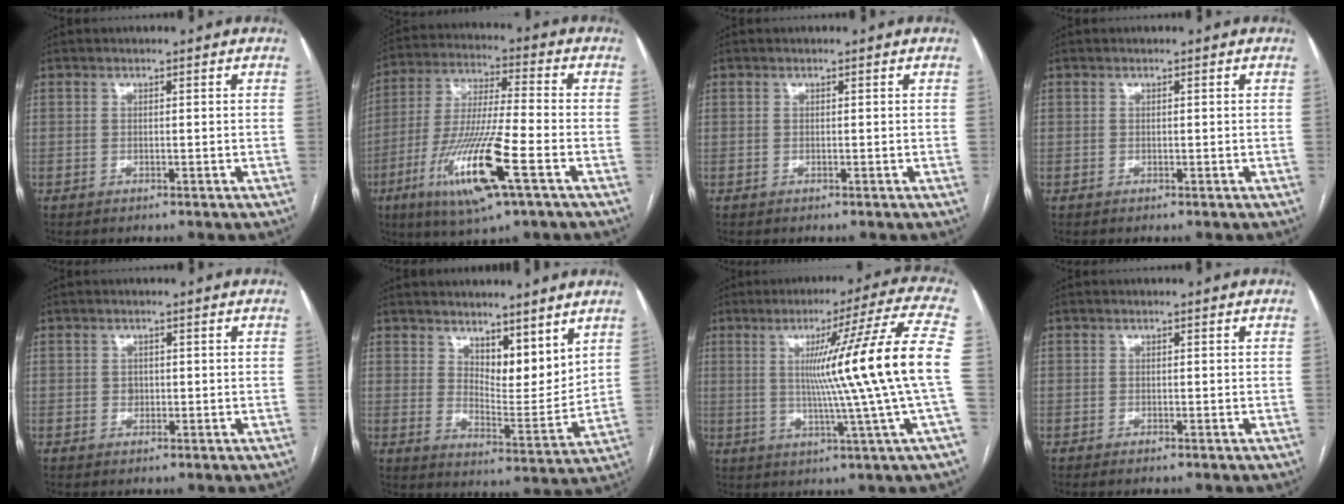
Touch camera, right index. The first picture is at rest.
{"total": 16.3, "force": [-6.7, 1.3, 14.8], "torque": [-0.299, -0.023, -0.120]}
{"total": 0.0}
{"total": 0.0}
{"total": 1.2, "force": [0.0, 1.1, 0.5], "torque": [-0.006, 0.002, 0.002]}
{"total": 8.5, "force": [6.1, 3.1, 5.0], "torque": [-0.081, -0.017, 0.111]}
{"total": 17.4, "force": [0.7, -3.7, 17.0], "torque": [-0.238, -0.006, -0.001]}
{"total": 0.6, "force": [-0.5, -0.2, 0.3], "torque": [-0.007, -0.002, -0.009]}